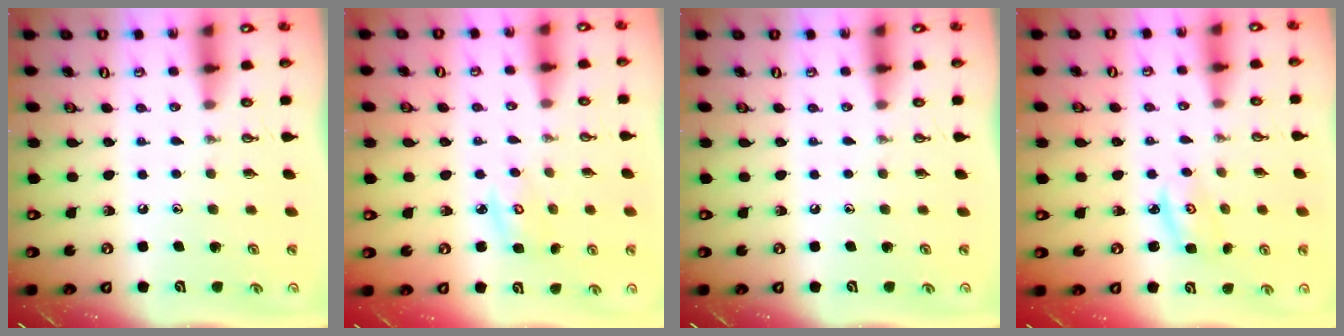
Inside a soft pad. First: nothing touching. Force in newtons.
{"total": 4.9, "press": 4.8, "slide": 0.6}
{"total": 0.0}
{"total": 2.7, "press": 2.6, "slide": 0.3}